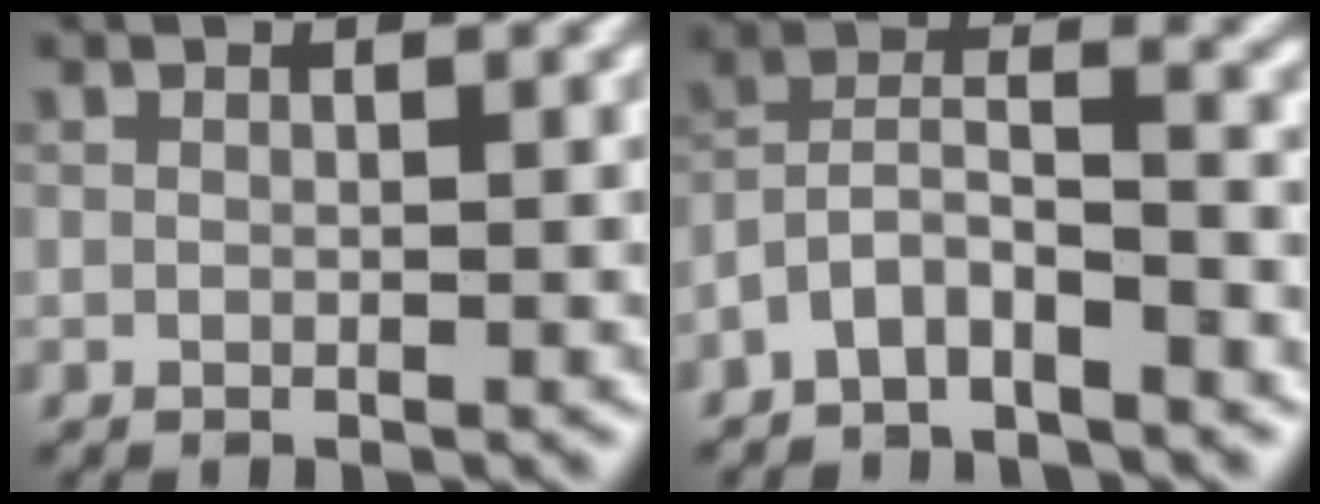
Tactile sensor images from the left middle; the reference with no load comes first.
{"total": 4.5, "force": [-3.1, 1.5, 2.9], "torque": [-0.056, 0.008, -0.068]}